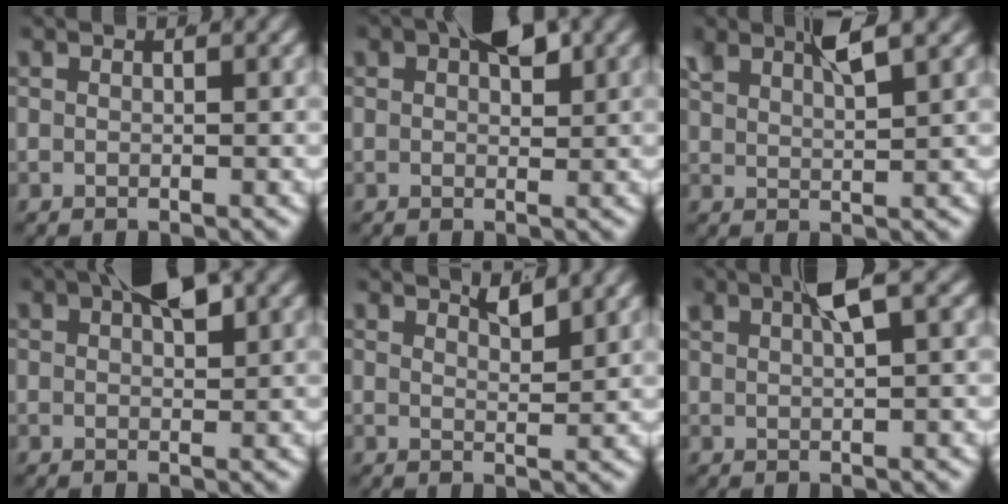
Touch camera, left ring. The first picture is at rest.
{"total": 3.5, "force": [1.5, 1.7, 2.7], "torque": [-0.041, -0.006, 0.027]}
{"total": 3.4, "force": [2.7, 0.0, 2.0], "torque": [-0.036, -0.003, 0.055]}
{"total": 3.9, "force": [1.9, 1.5, 3.1], "torque": [-0.046, -0.001, 0.033]}
{"total": 2.1, "force": [1.8, -0.6, 0.8], "torque": [-0.013, -0.011, 0.038]}
{"total": 2.8, "force": [1.7, -0.1, 2.2], "torque": [-0.033, 0.005, 0.032]}